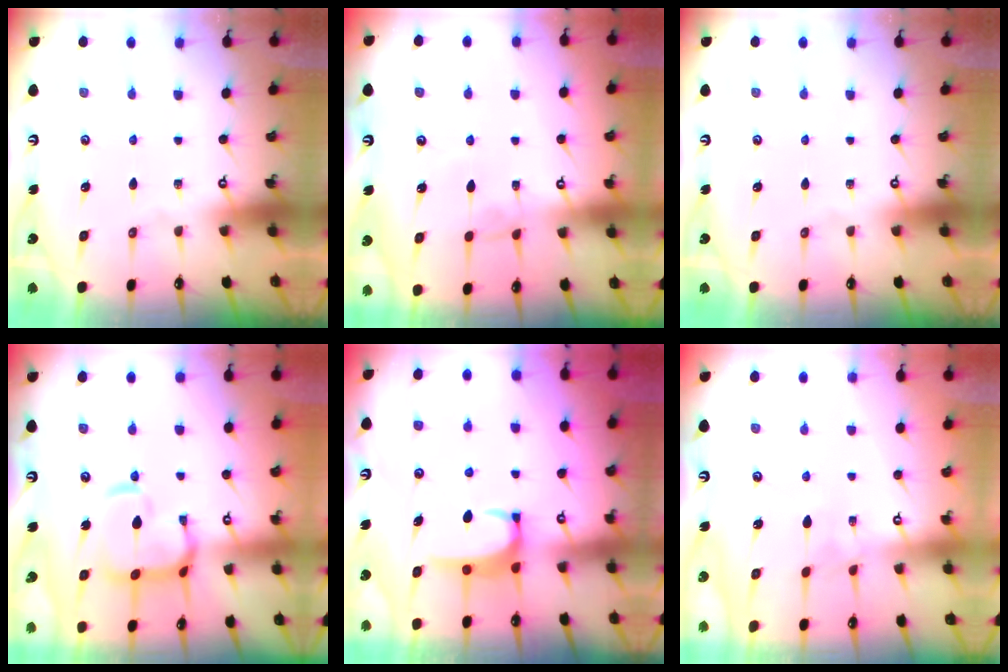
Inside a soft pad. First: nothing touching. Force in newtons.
{"total": 2.1, "press": 2.0, "slide": 0.3}
{"total": 0.0}
{"total": 9.2, "press": 9.1, "slide": 1.0}
{"total": 2.9, "press": 2.9, "slide": 0.3}
{"total": 2.9, "press": 2.9, "slide": 0.2}